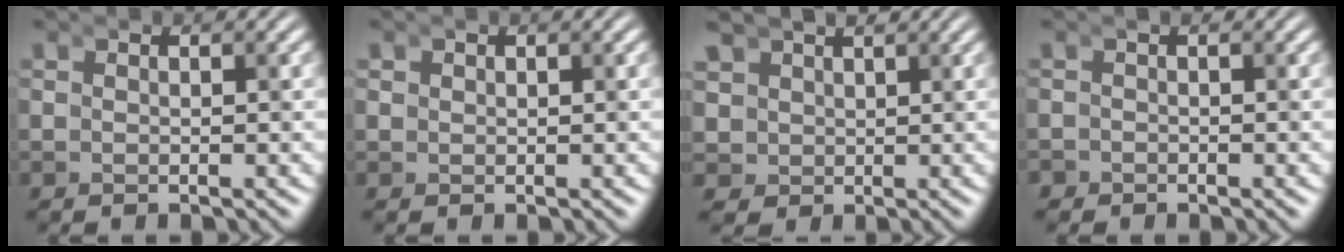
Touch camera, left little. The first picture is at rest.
{"total": 0.9, "force": [0.3, 0.8, 0.4], "torque": [-0.022, -0.005, 0.009]}
{"total": 3.9, "force": [0.7, 3.8, 0.8], "torque": [-0.070, -0.040, 0.029]}
{"total": 1.2, "force": [-0.8, 0.7, -0.5], "torque": [-0.006, -0.011, -0.016]}